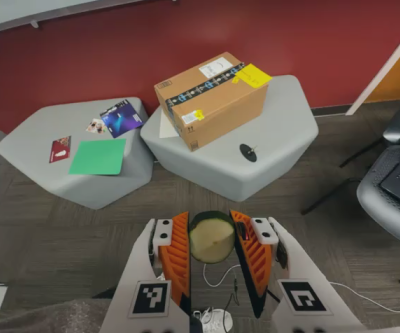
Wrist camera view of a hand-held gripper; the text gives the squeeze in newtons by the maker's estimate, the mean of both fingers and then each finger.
{"total": 12.2, "left": 12.3, "right": 12.2}